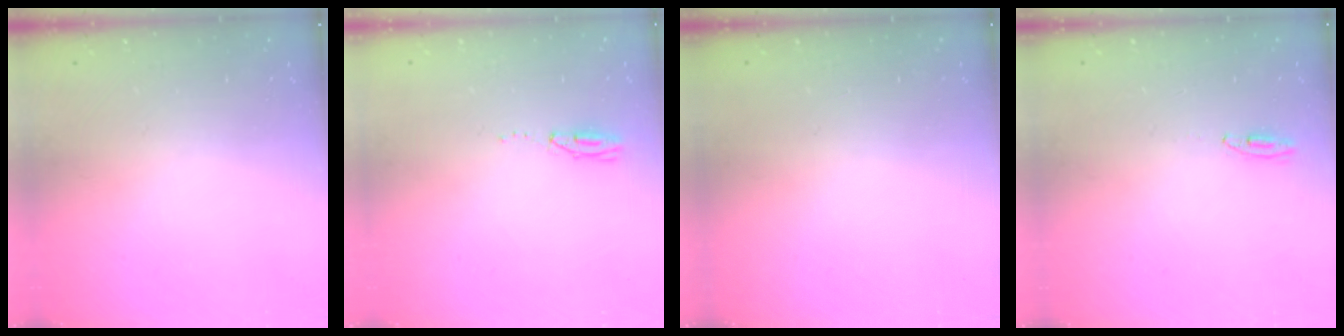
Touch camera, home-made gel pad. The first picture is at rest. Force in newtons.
{"total": 3.5, "press": 2.9, "slide": 2.0}
{"total": 0.0}
{"total": 2.7, "press": 2.5, "slide": 1.0}